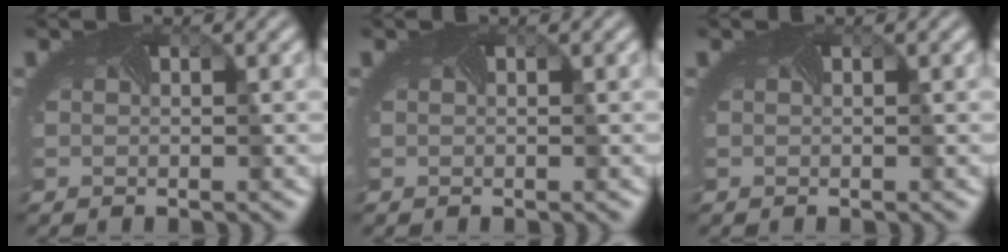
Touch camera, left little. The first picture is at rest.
{"total": 0.0}
{"total": 0.0}